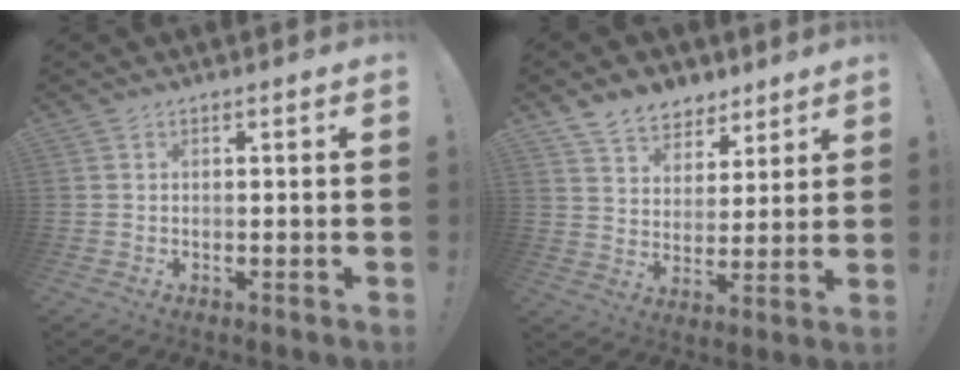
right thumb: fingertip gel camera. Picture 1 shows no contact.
{"total": 9.9, "force": [7.4, 6.1, 2.5], "torque": [-0.041, -0.054, 0.146]}